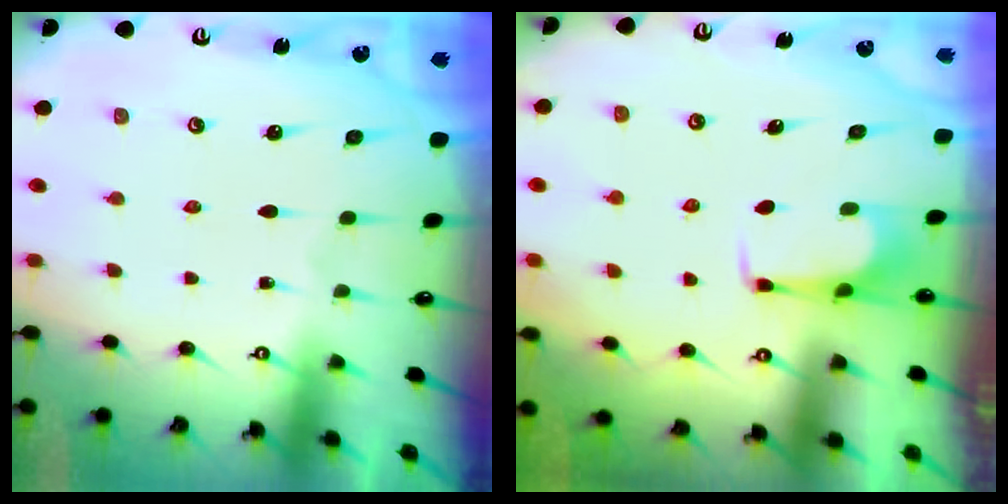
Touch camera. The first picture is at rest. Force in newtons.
{"total": 1.0, "press": 0.9, "slide": 0.3}